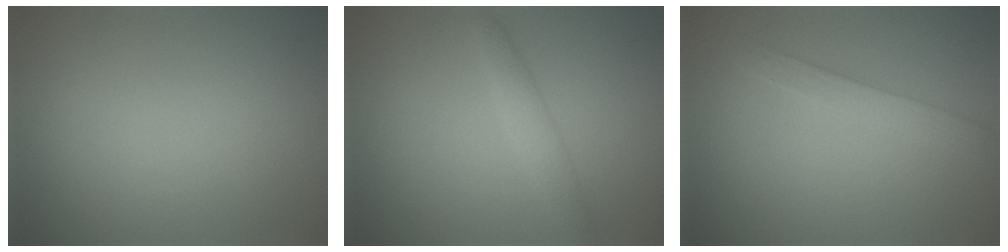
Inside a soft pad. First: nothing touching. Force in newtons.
{"total": 2.0, "press": 2.0, "slide": 0.1}
{"total": 1.7, "press": 1.7, "slide": 0.1}